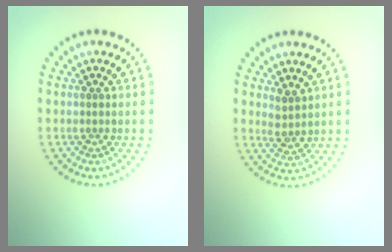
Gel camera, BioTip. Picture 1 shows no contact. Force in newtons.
{"total": 1.7, "press": 1.3, "slide": 1.0}